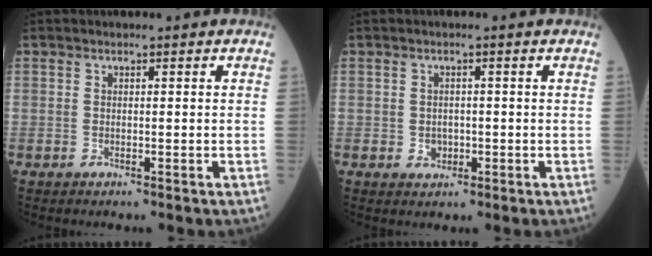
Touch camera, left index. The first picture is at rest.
{"total": 1.8, "force": [-0.4, 1.5, 0.8], "torque": [-0.014, 0.003, -0.001]}